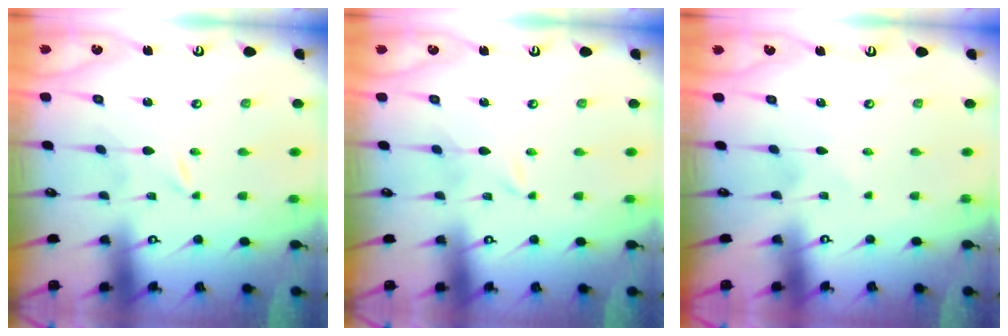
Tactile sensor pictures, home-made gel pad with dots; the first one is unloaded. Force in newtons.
{"total": 1.3, "press": 1.3, "slide": 0.1}
{"total": 1.0, "press": 1.0, "slide": 0.1}